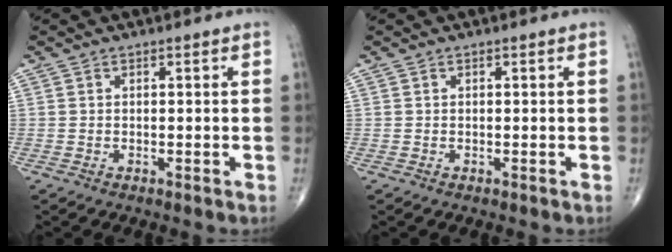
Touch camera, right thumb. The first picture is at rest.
{"total": 0.0}